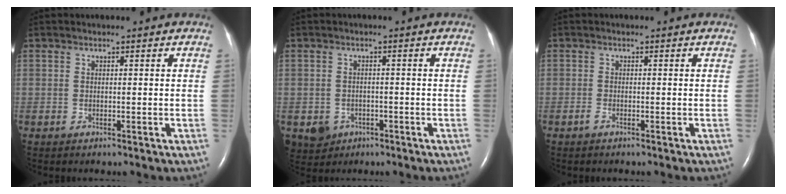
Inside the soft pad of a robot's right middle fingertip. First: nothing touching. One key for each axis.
{"total": 4.1, "fx": -1.8, "fy": 3.5, "fz": 1.0, "tx": -0.021, "ty": 0.002, "tz": -0.020}
{"total": 0.6, "fx": -0.5, "fy": 0.1, "fz": 0.4, "tx": -0.012, "ty": -0.001, "tz": -0.008}